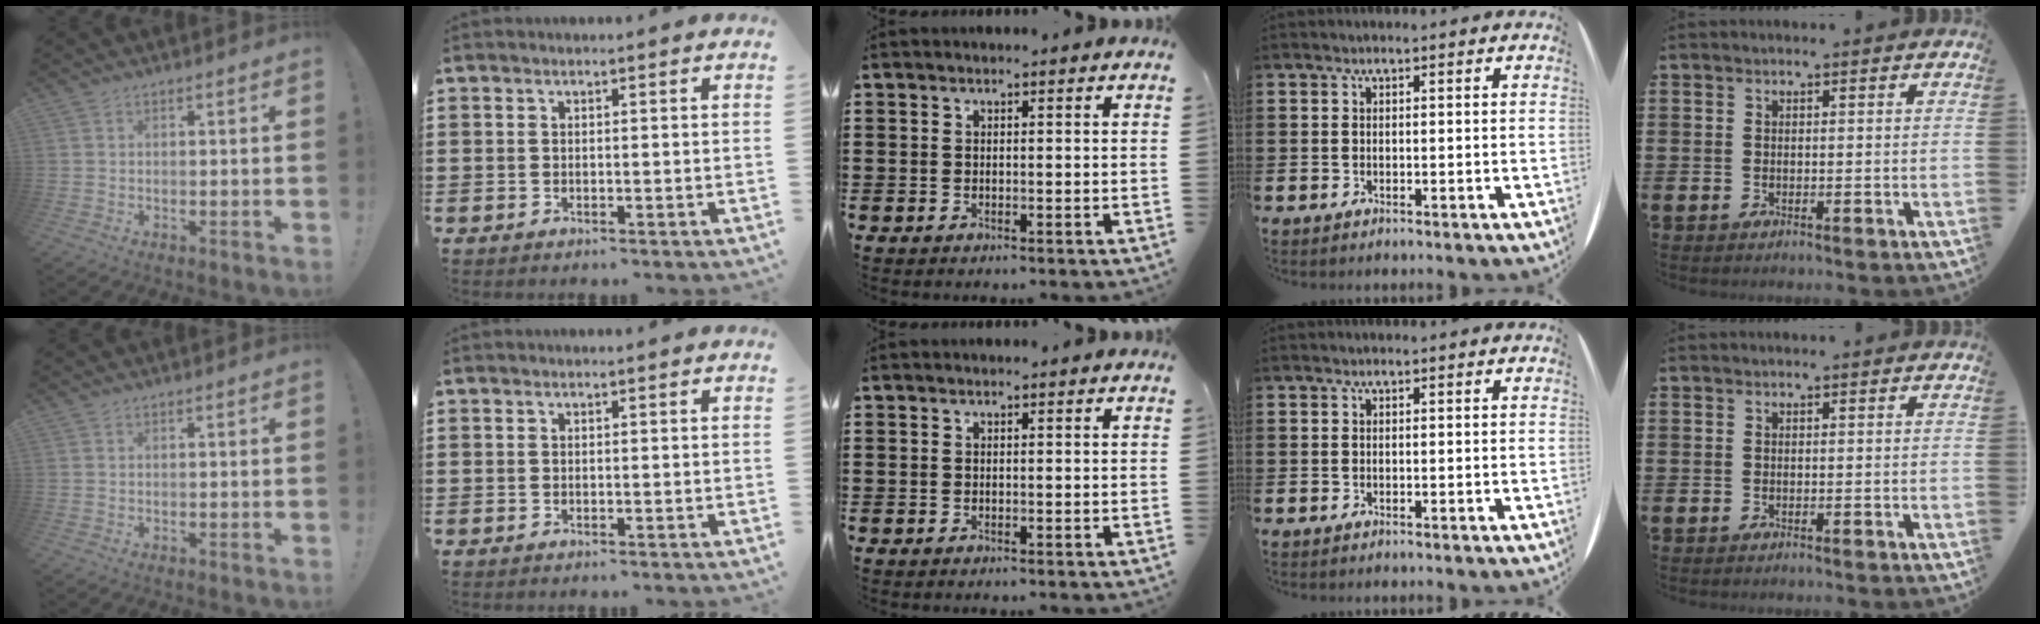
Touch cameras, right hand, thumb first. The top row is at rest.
{}